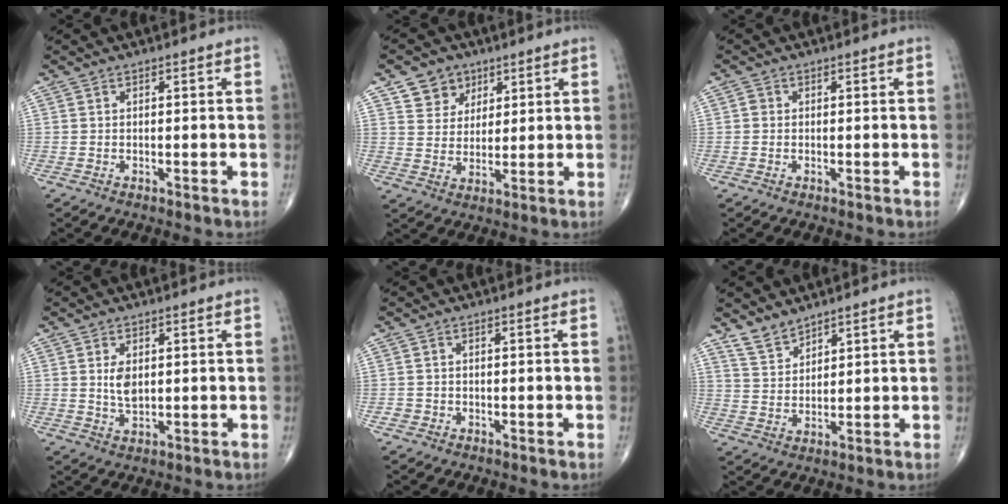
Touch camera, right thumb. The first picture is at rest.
{"total": 6.9, "force": [3.9, 5.5, 1.5], "torque": [0.004, -0.021, 0.071]}
{"total": 0.8, "force": [0.0, 0.8, 0.2], "torque": [0.002, 0.002, -0.001]}
{"total": 3.9, "force": [0.8, 2.3, 3.1], "torque": [-0.050, -0.010, 0.020]}
{"total": 1.1, "force": [-0.5, 0.9, 0.1], "torque": [0.008, 0.005, -0.011]}
{"total": 4.6, "force": [4.0, 1.8, 1.1], "torque": [-0.012, -0.026, 0.087]}